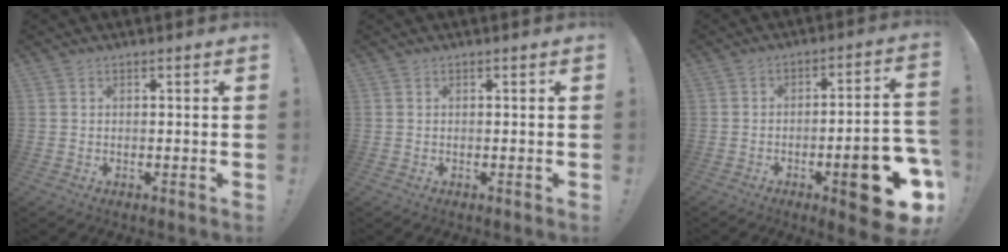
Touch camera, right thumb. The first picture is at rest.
{"total": 0.0}
{"total": 16.6, "force": [-7.1, 4.2, 14.4], "torque": [-0.170, 0.029, -0.101]}